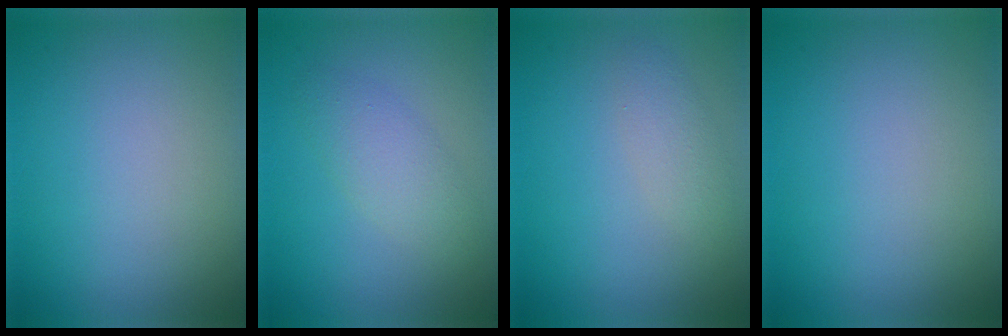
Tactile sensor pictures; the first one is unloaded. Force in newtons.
{"total": 2.5, "press": 2.5, "slide": 0.2}
{"total": 1.6, "press": 1.6, "slide": 0.1}
{"total": 0.0}